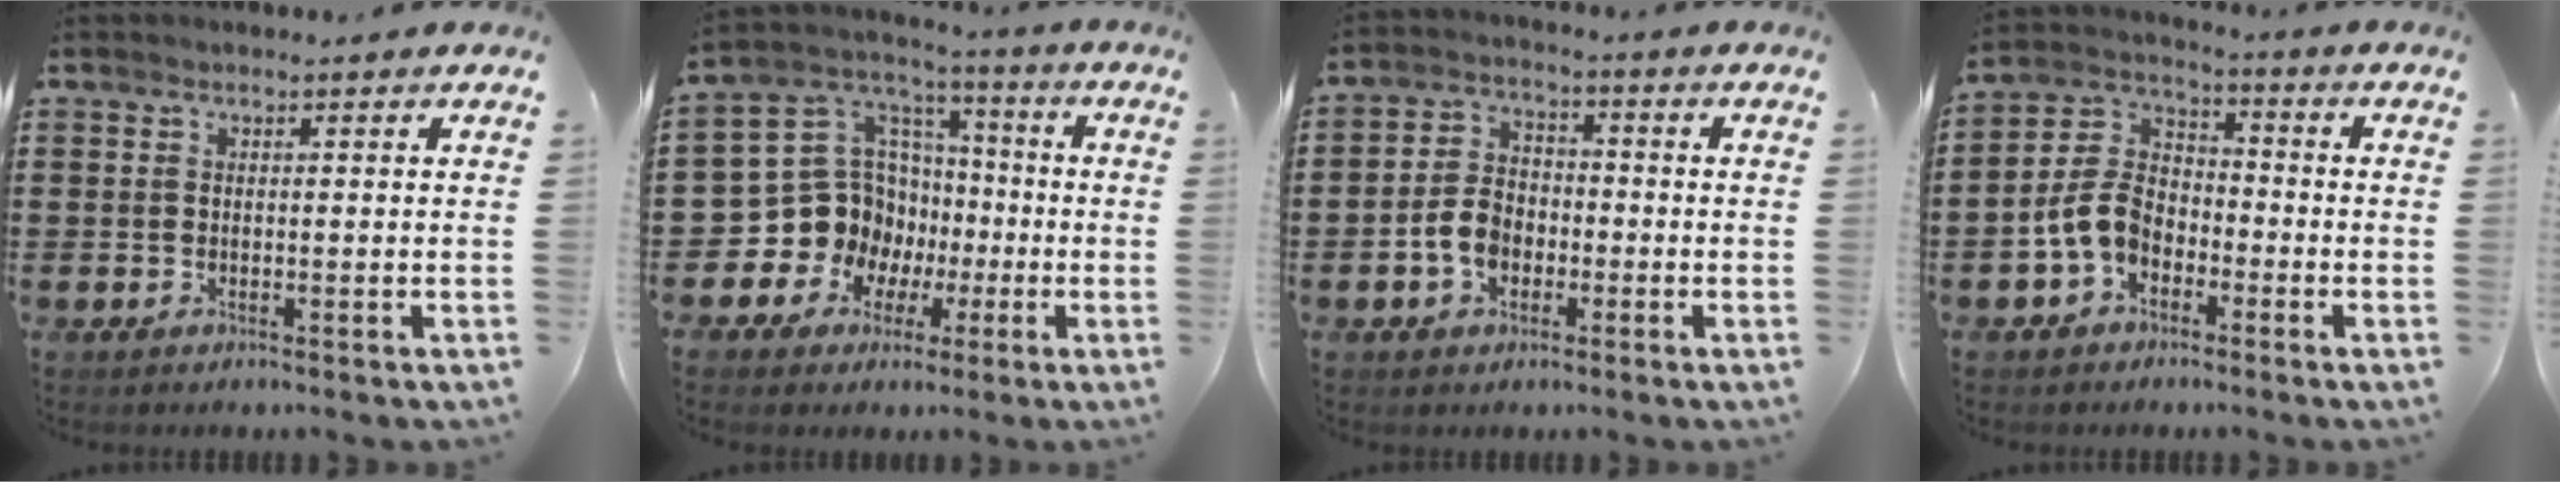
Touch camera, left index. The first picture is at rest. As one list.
[{"total": 11.7, "force": [-2.3, 11.0, 3.2], "torque": [-0.108, -0.009, -0.031]}, {"total": 5.5, "force": [-2.1, 3.7, 3.4], "torque": [-0.083, 0.005, -0.044]}, {"total": 7.2, "force": [-3.1, 4.9, 4.2], "torque": [-0.120, 0.007, -0.069]}]